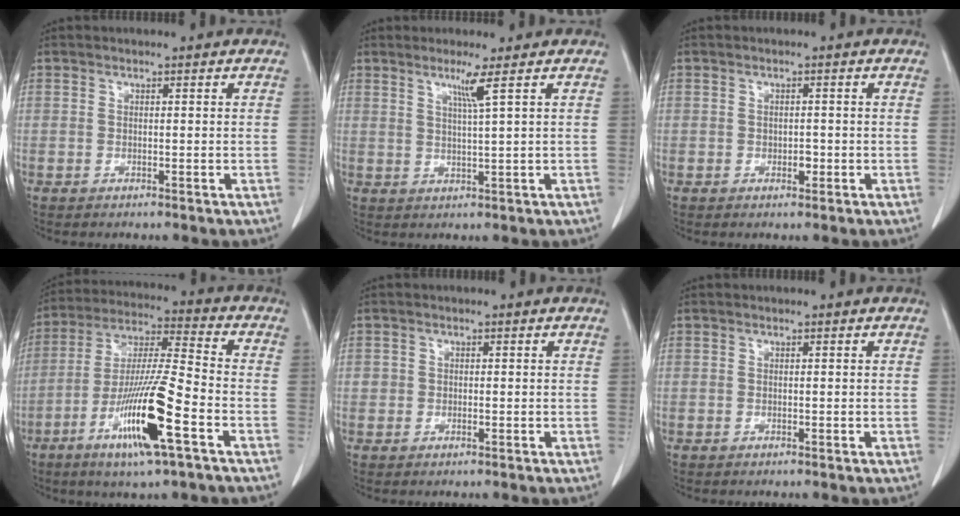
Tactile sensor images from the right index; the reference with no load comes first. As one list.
[{"total": 3.2, "force": [1.7, -1.2, 2.5], "torque": [-0.050, -0.009, 0.037]}, {"total": 1.2, "force": [-0.4, 0.8, 0.8], "torque": [-0.012, 0.001, -0.006]}, {"total": 15.6, "force": [-6.8, 0.6, 14.1], "torque": [-0.275, -0.018, -0.125]}, {"total": 0.8, "force": [-0.1, 0.8, 0.4], "torque": [-0.005, 0.002, -0.002]}, {"total": 0.0}]